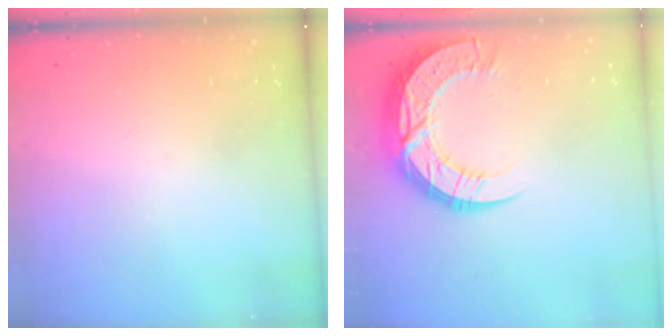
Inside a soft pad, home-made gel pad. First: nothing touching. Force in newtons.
{"total": 16.5, "press": 16.5, "slide": 1.2}